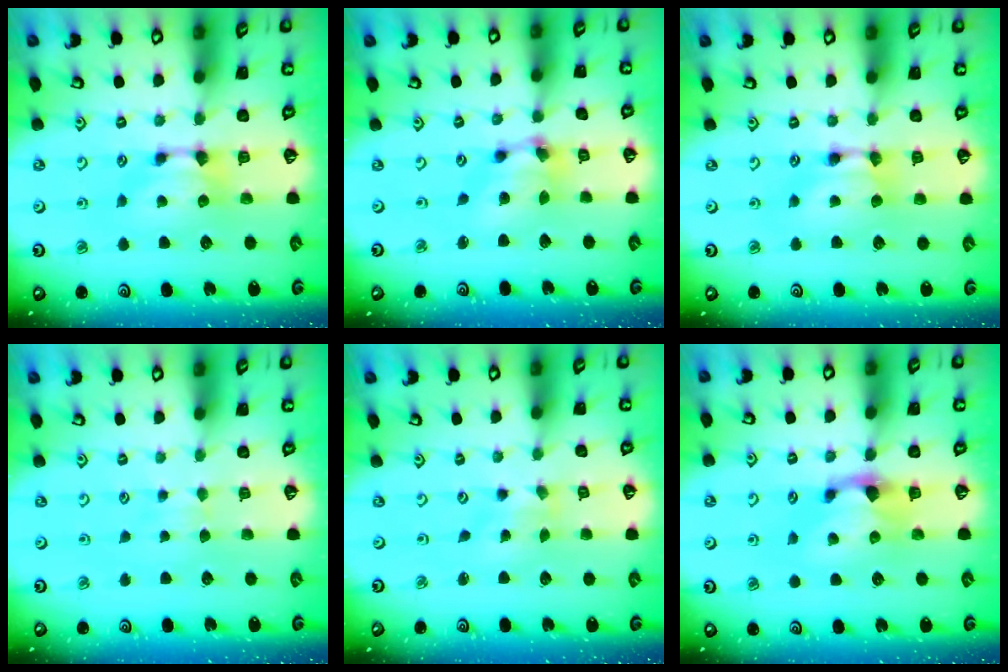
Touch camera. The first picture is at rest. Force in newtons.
{"total": 6.4, "press": 6.1, "slide": 1.9}
{"total": 1.6, "press": 1.6, "slide": 0.2}
{"total": 2.9, "press": 2.9, "slide": 0.4}
{"total": 2.8, "press": 2.7, "slide": 0.9}
{"total": 0.9, "press": 0.5, "slide": 0.8}